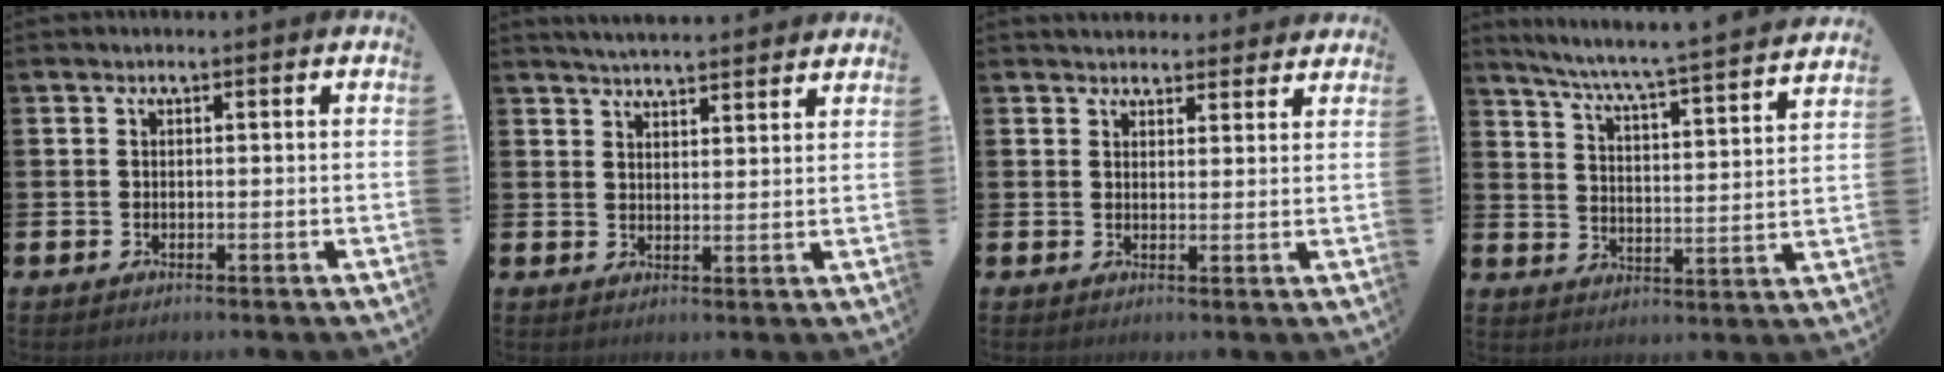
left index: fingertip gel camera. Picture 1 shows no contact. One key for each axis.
{"total": 4.2, "fx": 4.2, "fy": 0.0, "fz": 0.2, "tx": -0.011, "ty": -0.025, "tz": 0.075}
{"total": 3.5, "fx": 3.3, "fy": 1.1, "fz": 0.0, "tx": 0.004, "ty": -0.015, "tz": 0.060}
{"total": 6.0, "fx": 5.5, "fy": -0.3, "fz": 2.4, "tx": -0.072, "ty": -0.051, "tz": 0.087}